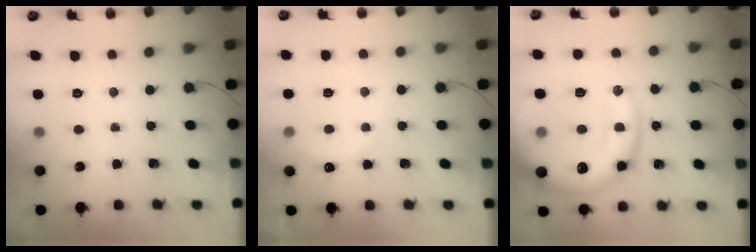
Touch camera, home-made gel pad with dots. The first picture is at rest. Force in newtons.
{"total": 6.1, "press": 5.9, "slide": 1.5}
{"total": 19.9, "press": 19.7, "slide": 2.6}